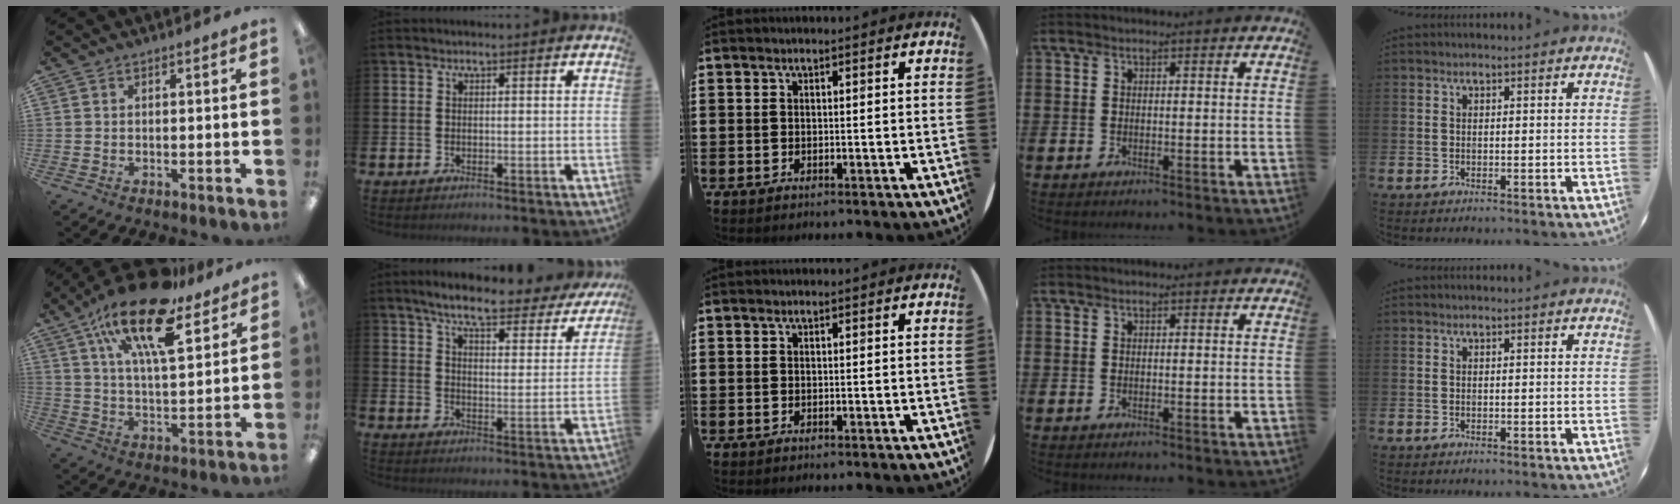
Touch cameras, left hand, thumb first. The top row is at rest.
{"thumb": {"total": 21.0, "force": [13.8, 7.3, 14.0], "torque": [-0.237, -0.075, 0.234]}, "index": {"total": 6.8, "force": [6.0, 1.1, 3.1], "torque": [-0.079, -0.036, 0.096]}}